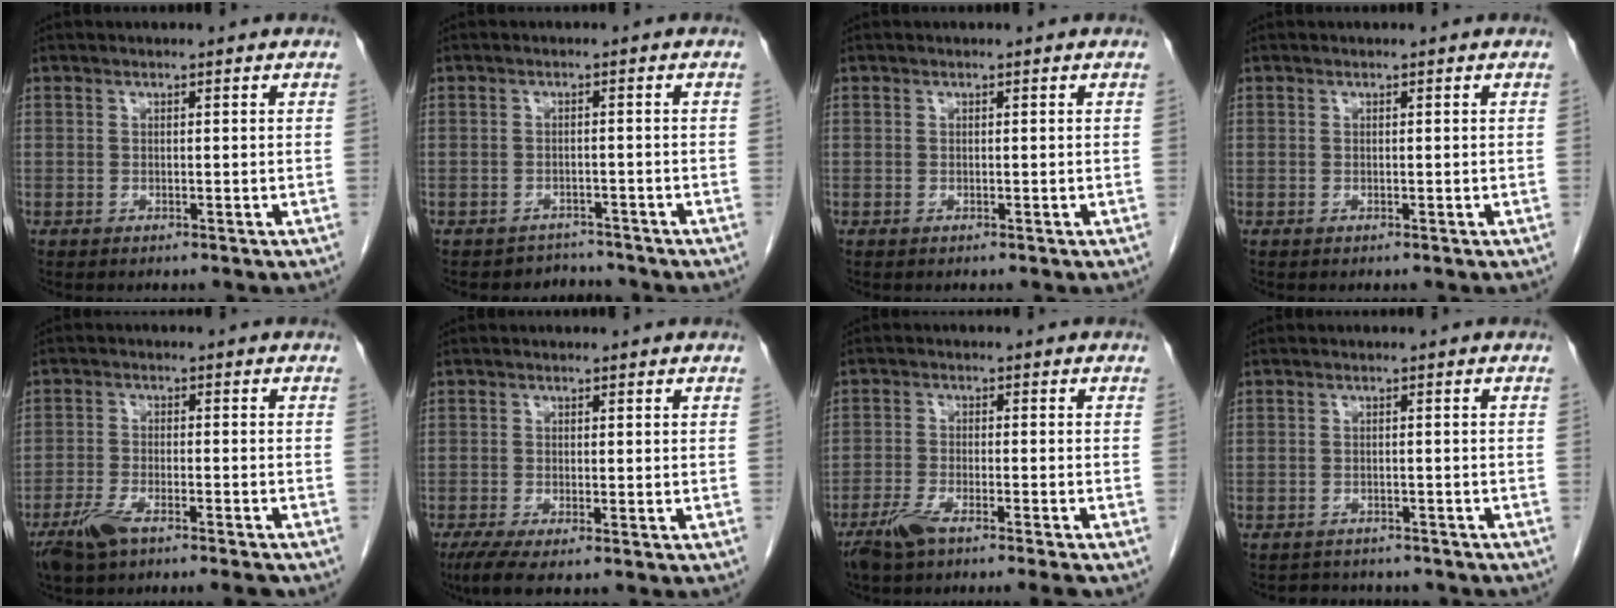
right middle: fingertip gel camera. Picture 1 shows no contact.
{"total": 3.0, "force": [-2.6, 0.9, -1.1], "torque": [0.017, 0.004, -0.040]}
{"total": 0.0}
{"total": 0.0}
{"total": 7.3, "force": [-5.8, 1.0, 4.3], "torque": [-0.080, -0.012, -0.102]}
{"total": 3.5, "force": [-2.3, 0.5, 2.6], "torque": [-0.053, -0.012, -0.043]}
{"total": 6.2, "force": [-5.0, -0.4, 3.7], "torque": [-0.063, -0.013, -0.091]}
{"total": 6.9, "force": [-6.4, 2.3, 1.3], "torque": [-0.019, 0.006, -0.075]}